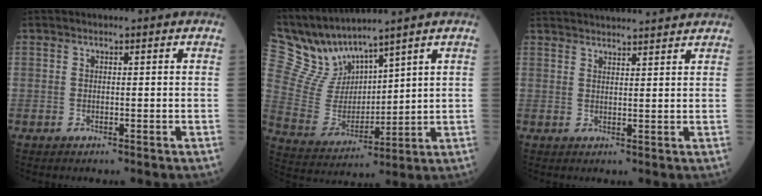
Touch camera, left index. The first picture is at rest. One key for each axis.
{"total": 8.8, "fx": 8.4, "fy": 1.6, "fz": 2.1, "tx": -0.075, "ty": 0.013, "tz": 0.192}
{"total": 13.0, "fx": 12.4, "fy": 0.0, "fz": 4.0, "tx": -0.066, "ty": 0.023, "tz": 0.168}